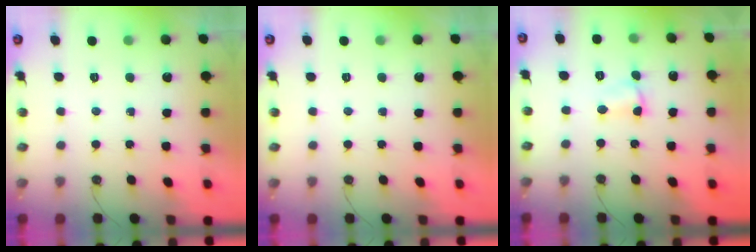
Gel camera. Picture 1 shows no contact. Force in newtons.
{"total": 0.0}
{"total": 1.5, "press": 1.4, "slide": 0.5}